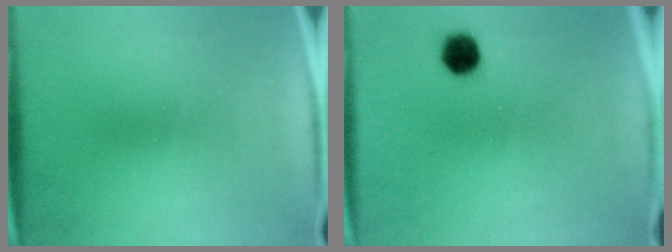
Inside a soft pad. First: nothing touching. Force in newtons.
{"total": 4.7}